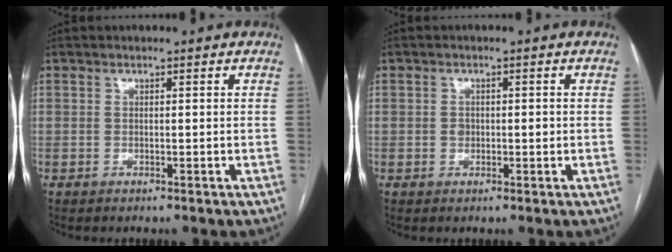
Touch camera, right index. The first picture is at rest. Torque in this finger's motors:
{"motor_torque": [0.43, 0.11, 0.00, 0.03]}